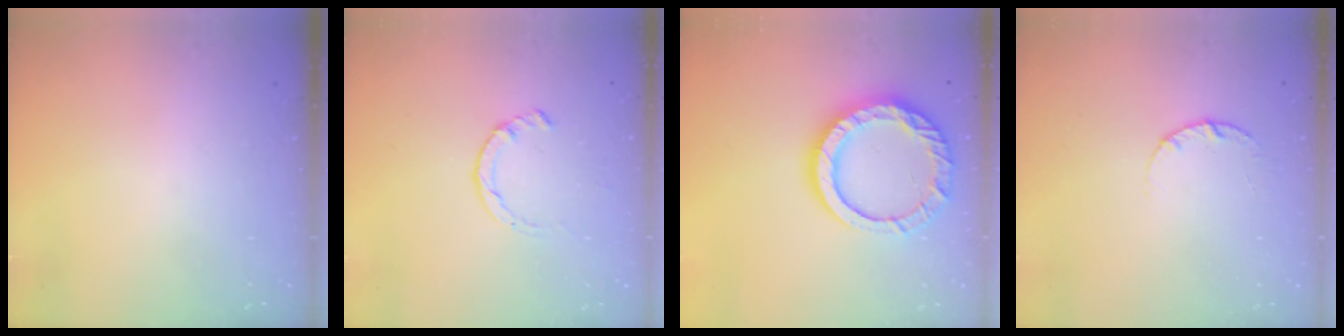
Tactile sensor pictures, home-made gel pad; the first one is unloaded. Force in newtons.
{"total": 2.8, "press": 2.8, "slide": 0.4}
{"total": 15.3, "press": 15.2, "slide": 1.3}
{"total": 3.6, "press": 3.5, "slide": 0.5}